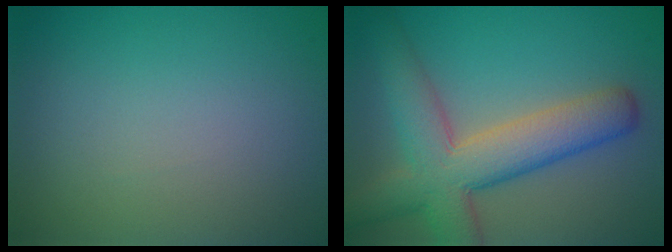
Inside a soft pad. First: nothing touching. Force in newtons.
{"total": 7.8, "press": 7.8, "slide": 0.4}